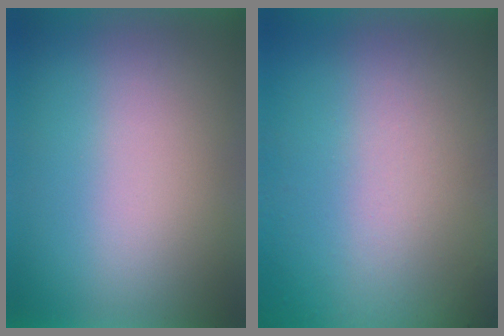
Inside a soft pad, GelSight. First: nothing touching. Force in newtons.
{"total": 6.0}